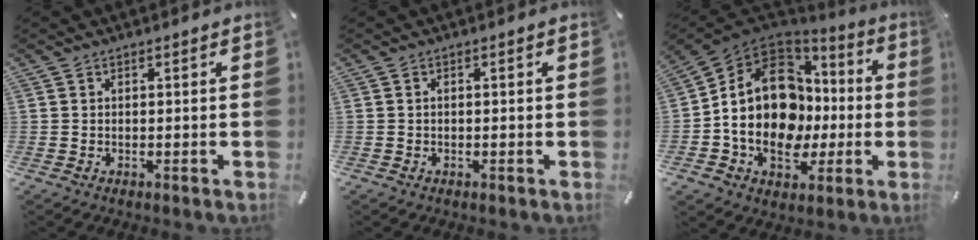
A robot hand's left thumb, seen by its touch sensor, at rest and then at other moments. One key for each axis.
{"total": 0.6, "fx": -0.2, "fy": 0.4, "fz": 0.4, "tx": -0.008, "ty": 0.002, "tz": -0.005}
{"total": 18.6, "fx": -1.0, "fy": 14.7, "fz": 11.2, "tx": -0.218, "ty": 0.008, "tz": -0.012}